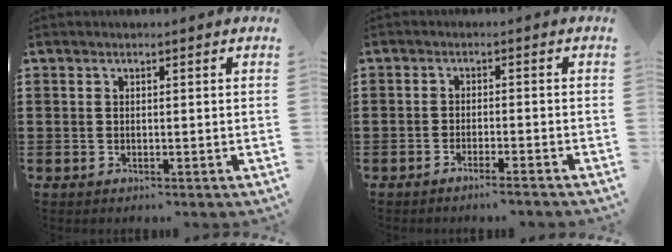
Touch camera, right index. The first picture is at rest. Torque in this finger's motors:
{"motor_torque": [0.63, 1.23, -0.05, 0.00]}